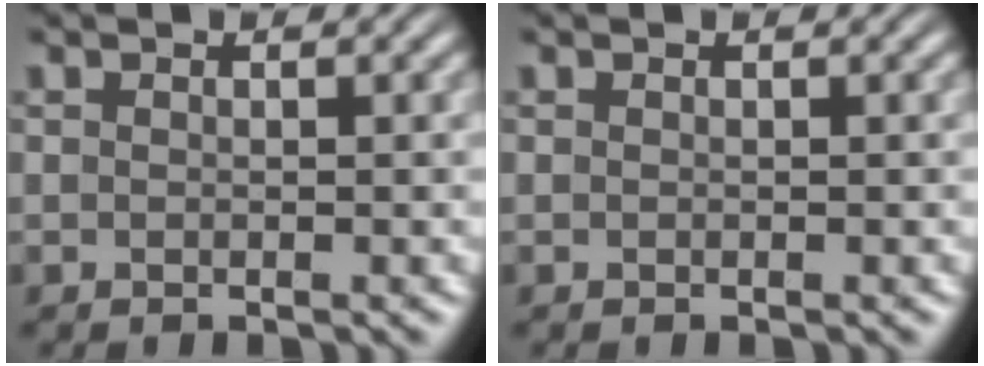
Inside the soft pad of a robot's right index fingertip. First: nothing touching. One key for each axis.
{"total": 0.0}